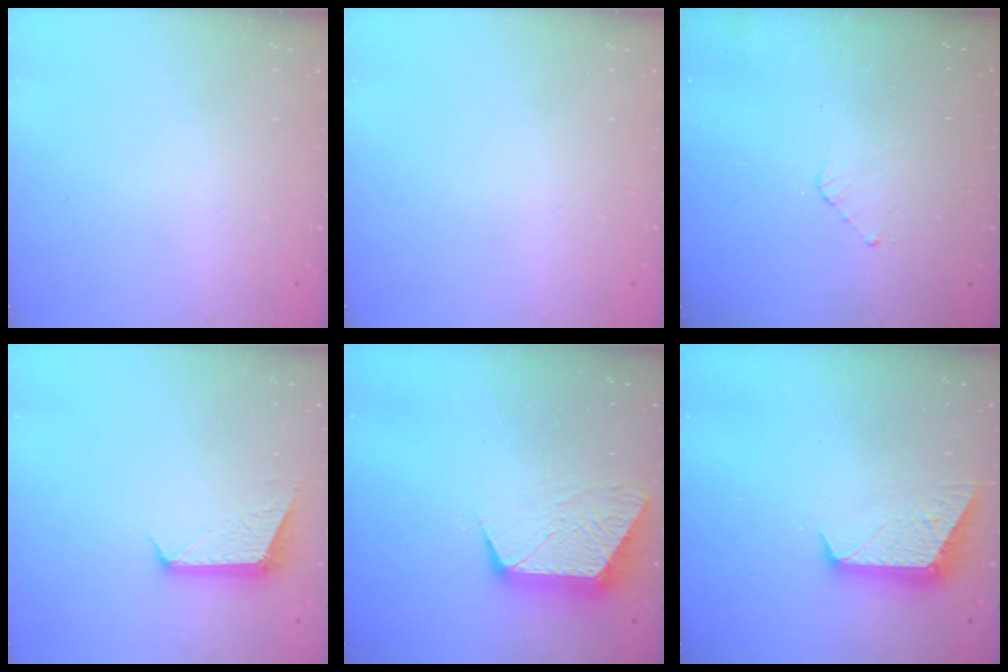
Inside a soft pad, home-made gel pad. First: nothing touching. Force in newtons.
{"total": 0.0}
{"total": 3.0, "press": 2.9, "slide": 0.2}
{"total": 9.0, "press": 9.0, "slide": 0.5}
{"total": 10.6, "press": 10.6, "slide": 0.8}
{"total": 9.3, "press": 9.3, "slide": 0.5}